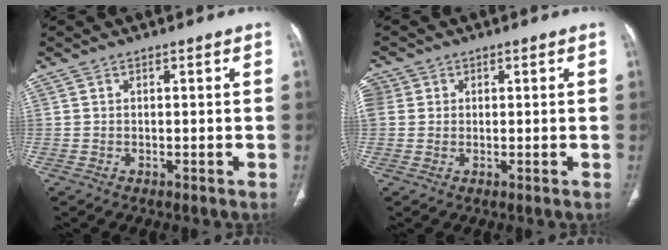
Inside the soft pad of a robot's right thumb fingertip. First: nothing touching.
{"total": 5.8, "force": [1.5, 5.2, 2.1], "torque": [-0.056, 0.017, 0.033]}